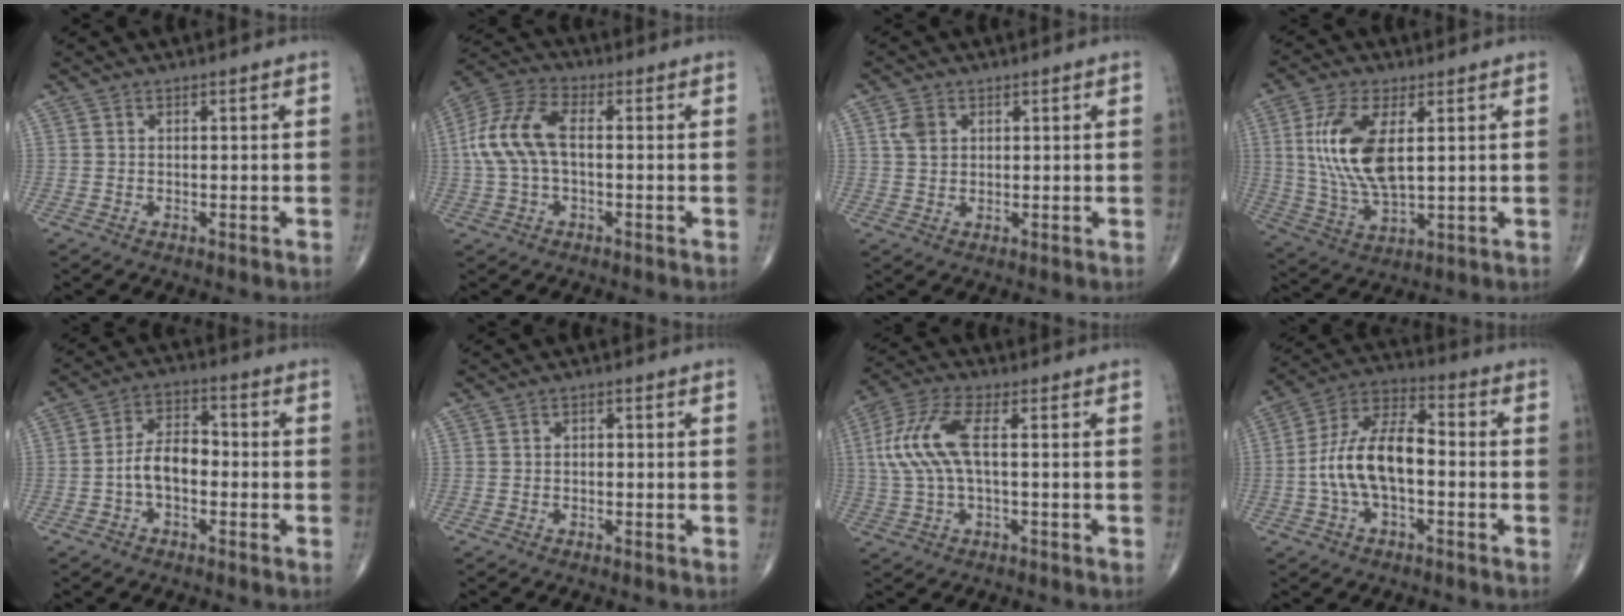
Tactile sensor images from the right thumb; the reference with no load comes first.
{"total": 11.4, "force": [0.2, 6.0, 9.7], "torque": [-0.218, 0.033, -0.002]}
{"total": 3.2, "force": [1.2, 2.3, 1.8], "torque": [-0.028, 0.001, 0.026]}
{"total": 13.9, "force": [2.9, 6.1, 12.1], "torque": [-0.256, -0.013, 0.065]}
{"total": 7.4, "force": [-1.7, 4.4, 5.7], "torque": [-0.092, 0.033, -0.041]}
{"total": 0.8, "force": [-0.1, 0.5, 0.6], "torque": [-0.005, 0.004, -0.005]}
{"total": 10.8, "force": [1.0, 4.1, 9.9], "torque": [-0.242, 0.023, 0.017]}
{"total": 13.5, "force": [-1.9, 6.6, 11.6], "torque": [-0.225, 0.046, -0.042]}